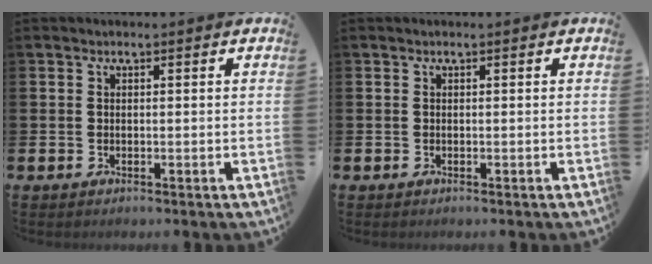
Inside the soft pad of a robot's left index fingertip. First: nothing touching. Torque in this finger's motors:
{"motor_torque": [0.00, 0.05, 0.00, -0.01]}